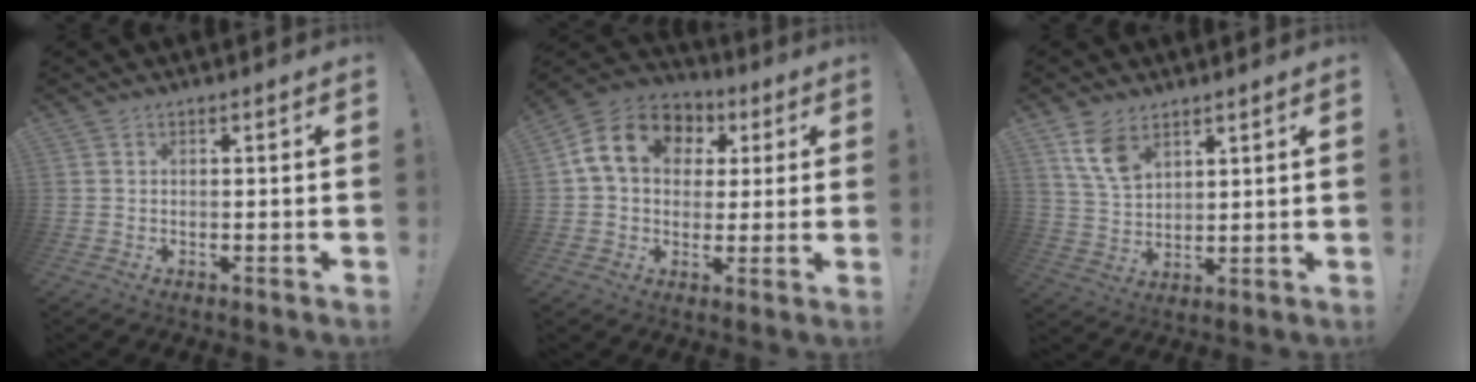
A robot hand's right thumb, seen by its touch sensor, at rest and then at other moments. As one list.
[{"total": 14.9, "force": [4.4, 11.4, 8.5], "torque": [-0.126, 0.001, 0.088]}, {"total": 9.0, "force": [5.6, 5.0, 5.0], "torque": [-0.095, -0.020, 0.109]}]